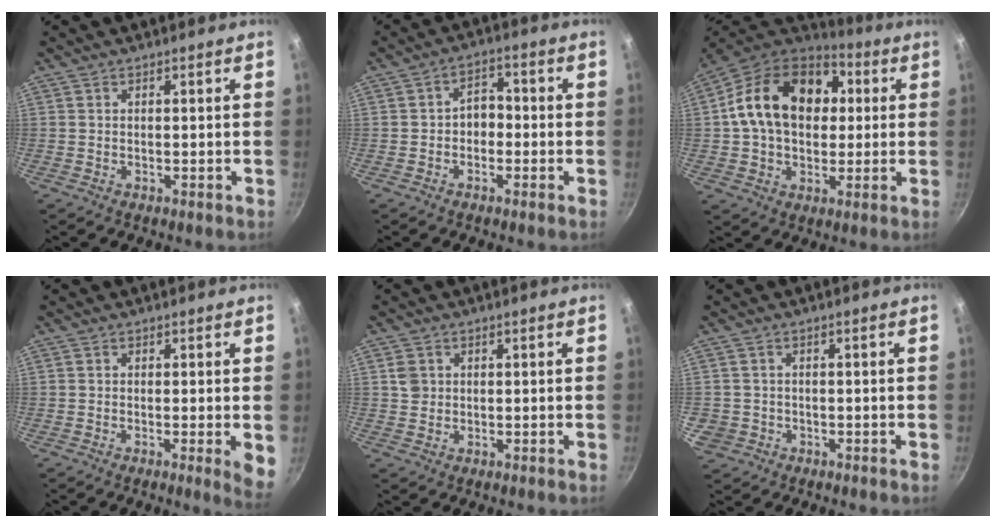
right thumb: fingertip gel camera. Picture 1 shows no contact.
{"total": 4.3, "force": [-1.0, 3.3, 2.6], "torque": [-0.009, 0.020, -0.023]}
{"total": 21.4, "force": [3.4, 15.5, 14.5], "torque": [-0.223, 0.028, 0.045]}
{"total": 4.1, "force": [-0.4, 0.8, 4.0], "torque": [-0.045, -0.010, -0.007]}
{"total": 2.8, "force": [0.6, 2.5, 0.9], "torque": [-0.008, 0.004, 0.011]}
{"total": 4.0, "force": [-1.0, 3.7, 1.2], "torque": [-0.027, 0.013, -0.009]}